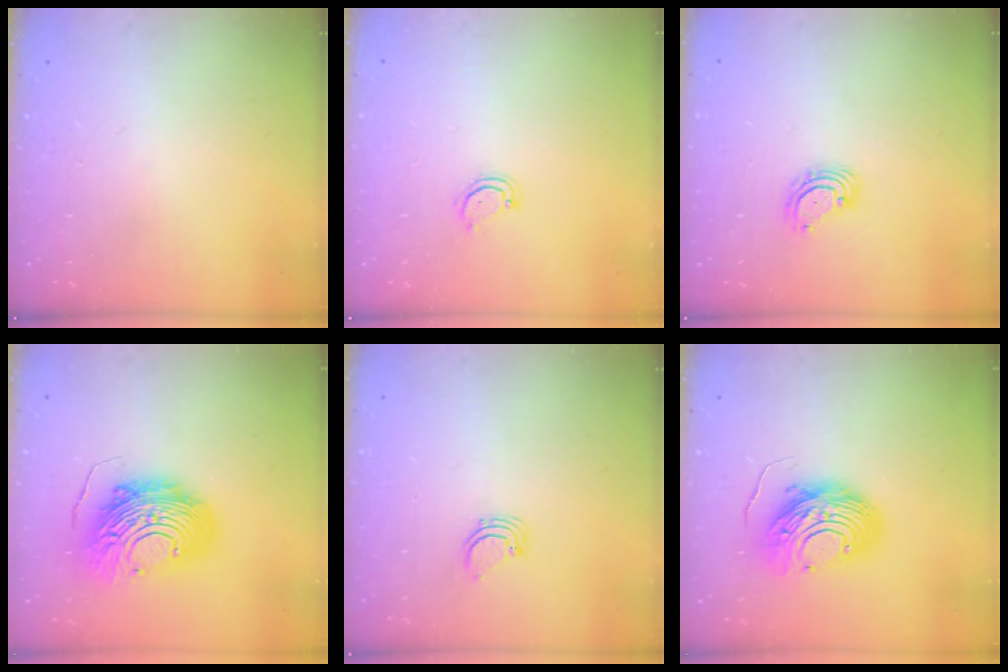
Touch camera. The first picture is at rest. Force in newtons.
{"total": 2.5, "press": 2.5, "slide": 0.1}
{"total": 4.0, "press": 4.0, "slide": 0.5}
{"total": 17.9, "press": 17.9, "slide": 1.5}
{"total": 2.5, "press": 2.5, "slide": 0.1}
{"total": 12.2, "press": 12.1, "slide": 1.2}